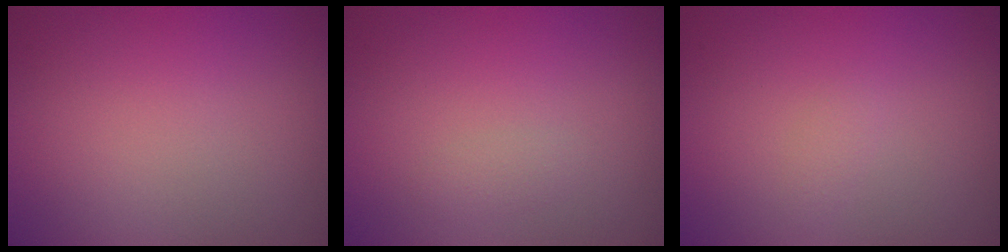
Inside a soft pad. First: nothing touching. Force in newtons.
{"total": 0.7, "press": 0.7, "slide": 0.1}
{"total": 0.6, "press": 0.6, "slide": 0.1}